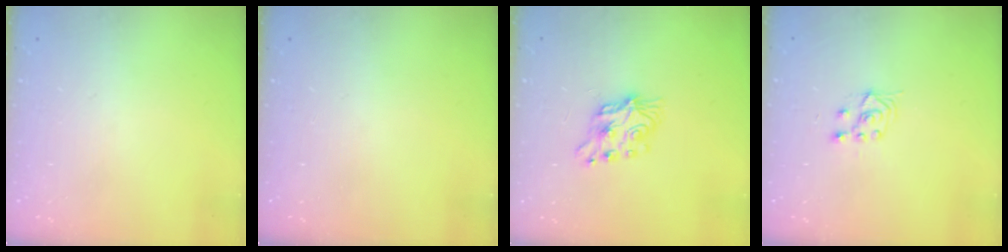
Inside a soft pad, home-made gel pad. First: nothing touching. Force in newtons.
{"total": 0.0}
{"total": 8.1, "press": 8.1, "slide": 0.5}
{"total": 4.2, "press": 4.1, "slide": 1.1}